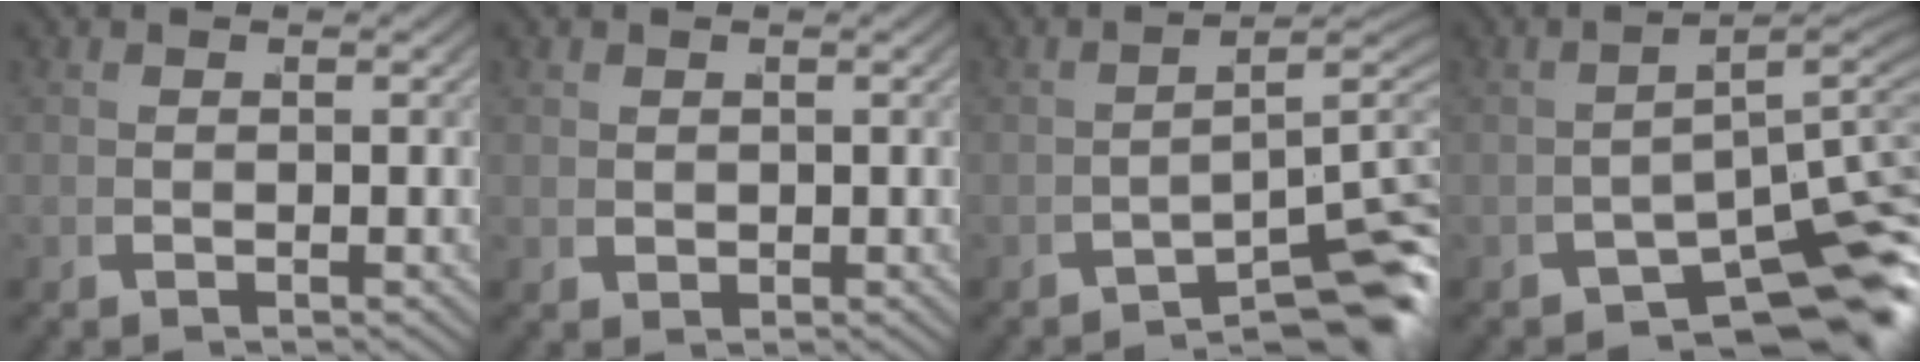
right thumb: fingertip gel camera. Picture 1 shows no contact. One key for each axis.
{"total": 1.1, "fx": 0.4, "fy": 1.0, "fz": 0.3, "tx": -0.011, "ty": -0.006, "tz": 0.012}
{"total": 11.2, "fx": -4.0, "fy": 5.6, "fz": 8.8, "tx": -0.111, "ty": -0.027, "tz": -0.049}
{"total": 12.4, "fx": -4.1, "fy": 6.5, "fz": 9.6, "tx": -0.120, "ty": -0.038, "tz": -0.045}